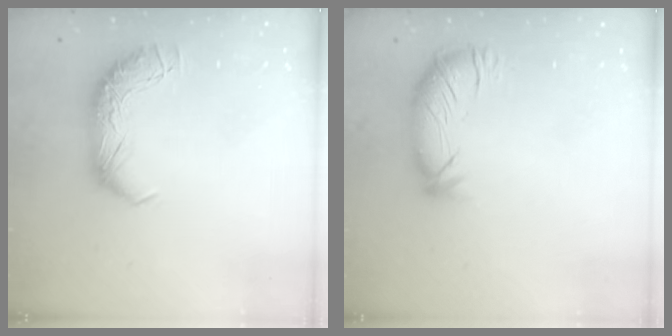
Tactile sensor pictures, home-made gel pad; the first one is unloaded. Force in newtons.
{"total": 2.8, "press": 2.0, "slide": 2.0}